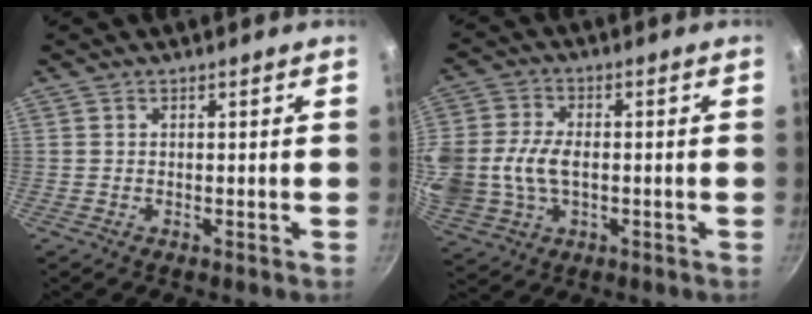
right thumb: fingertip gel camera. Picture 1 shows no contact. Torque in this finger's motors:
{"motor_torque": [2.54, 2.10, 1.34, -0.89, 0.20]}